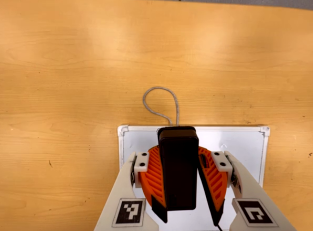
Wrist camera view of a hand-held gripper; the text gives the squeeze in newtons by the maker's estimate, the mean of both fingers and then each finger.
{"total": 9.6, "left": 9.6, "right": 9.6}